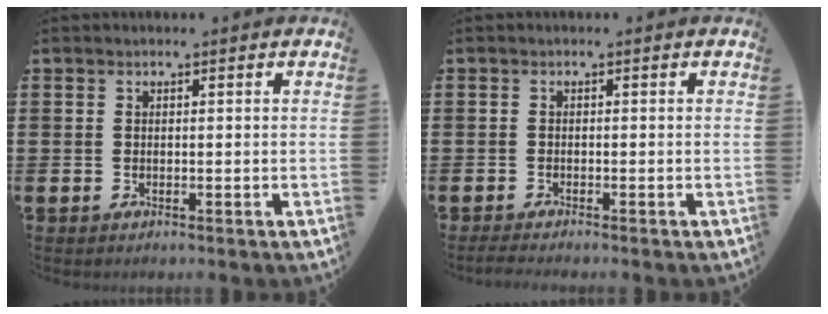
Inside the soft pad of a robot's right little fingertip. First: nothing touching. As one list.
[{"total": 0.9, "force": [-0.7, 0.0, 0.4], "torque": [-0.007, -0.001, -0.015]}]